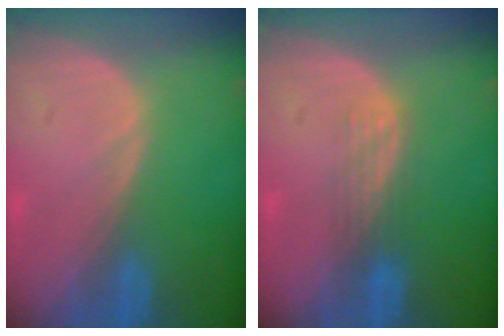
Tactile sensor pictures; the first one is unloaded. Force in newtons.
{"total": 2.9, "press": 2.7, "slide": 1.1}